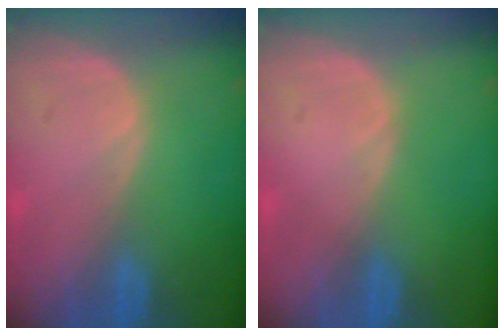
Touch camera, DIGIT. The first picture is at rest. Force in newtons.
{"total": 0.0}